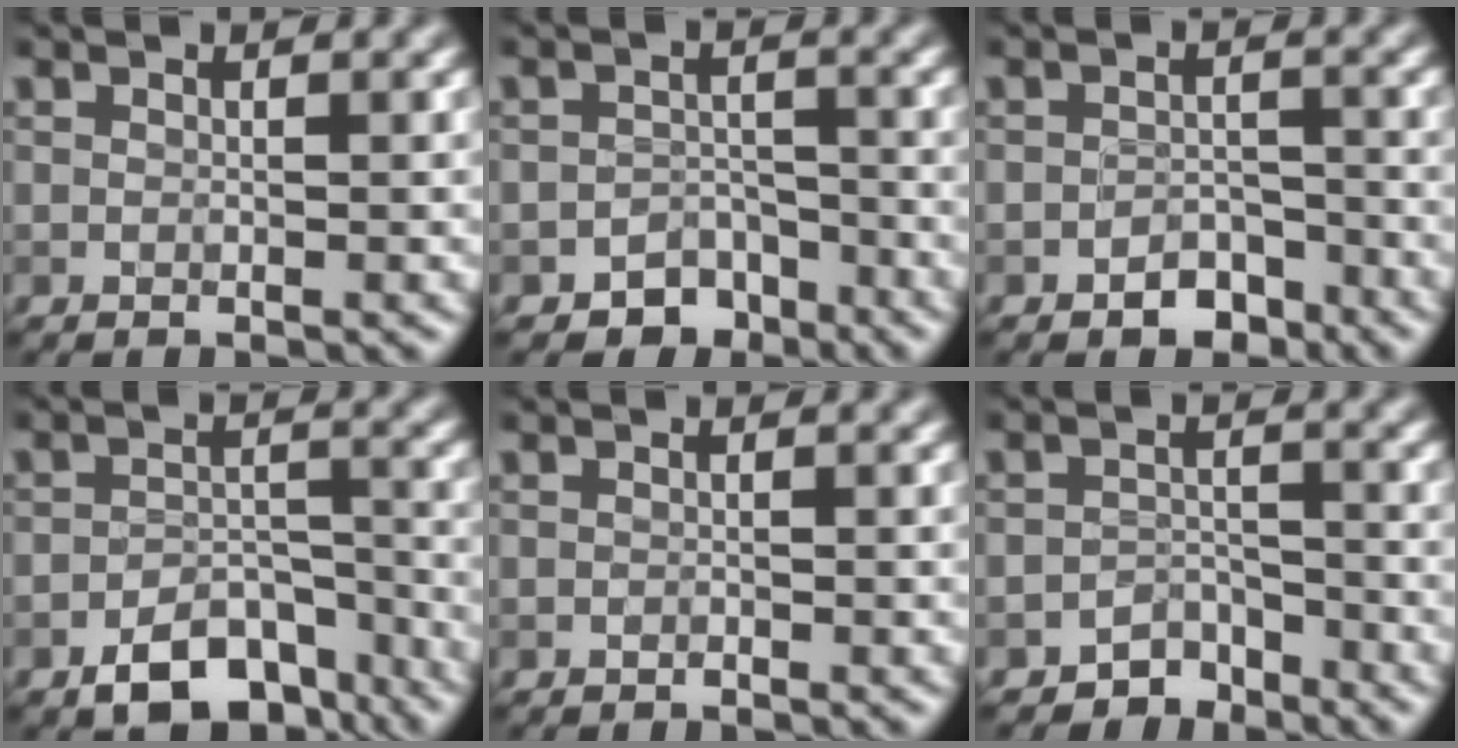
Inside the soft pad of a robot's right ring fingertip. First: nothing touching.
{"total": 3.1, "force": [-2.4, 1.9, 0.7], "torque": [0.006, 0.005, -0.037]}
{"total": 2.5, "force": [-1.8, 1.5, 1.0], "torque": [-0.009, 0.006, -0.030]}
{"total": 6.3, "force": [-4.2, 3.4, 3.2], "torque": [-0.041, -0.006, -0.066]}
{"total": 0.0}
{"total": 2.5, "force": [-2.2, 1.2, 0.0], "torque": [0.016, 0.008, -0.040]}